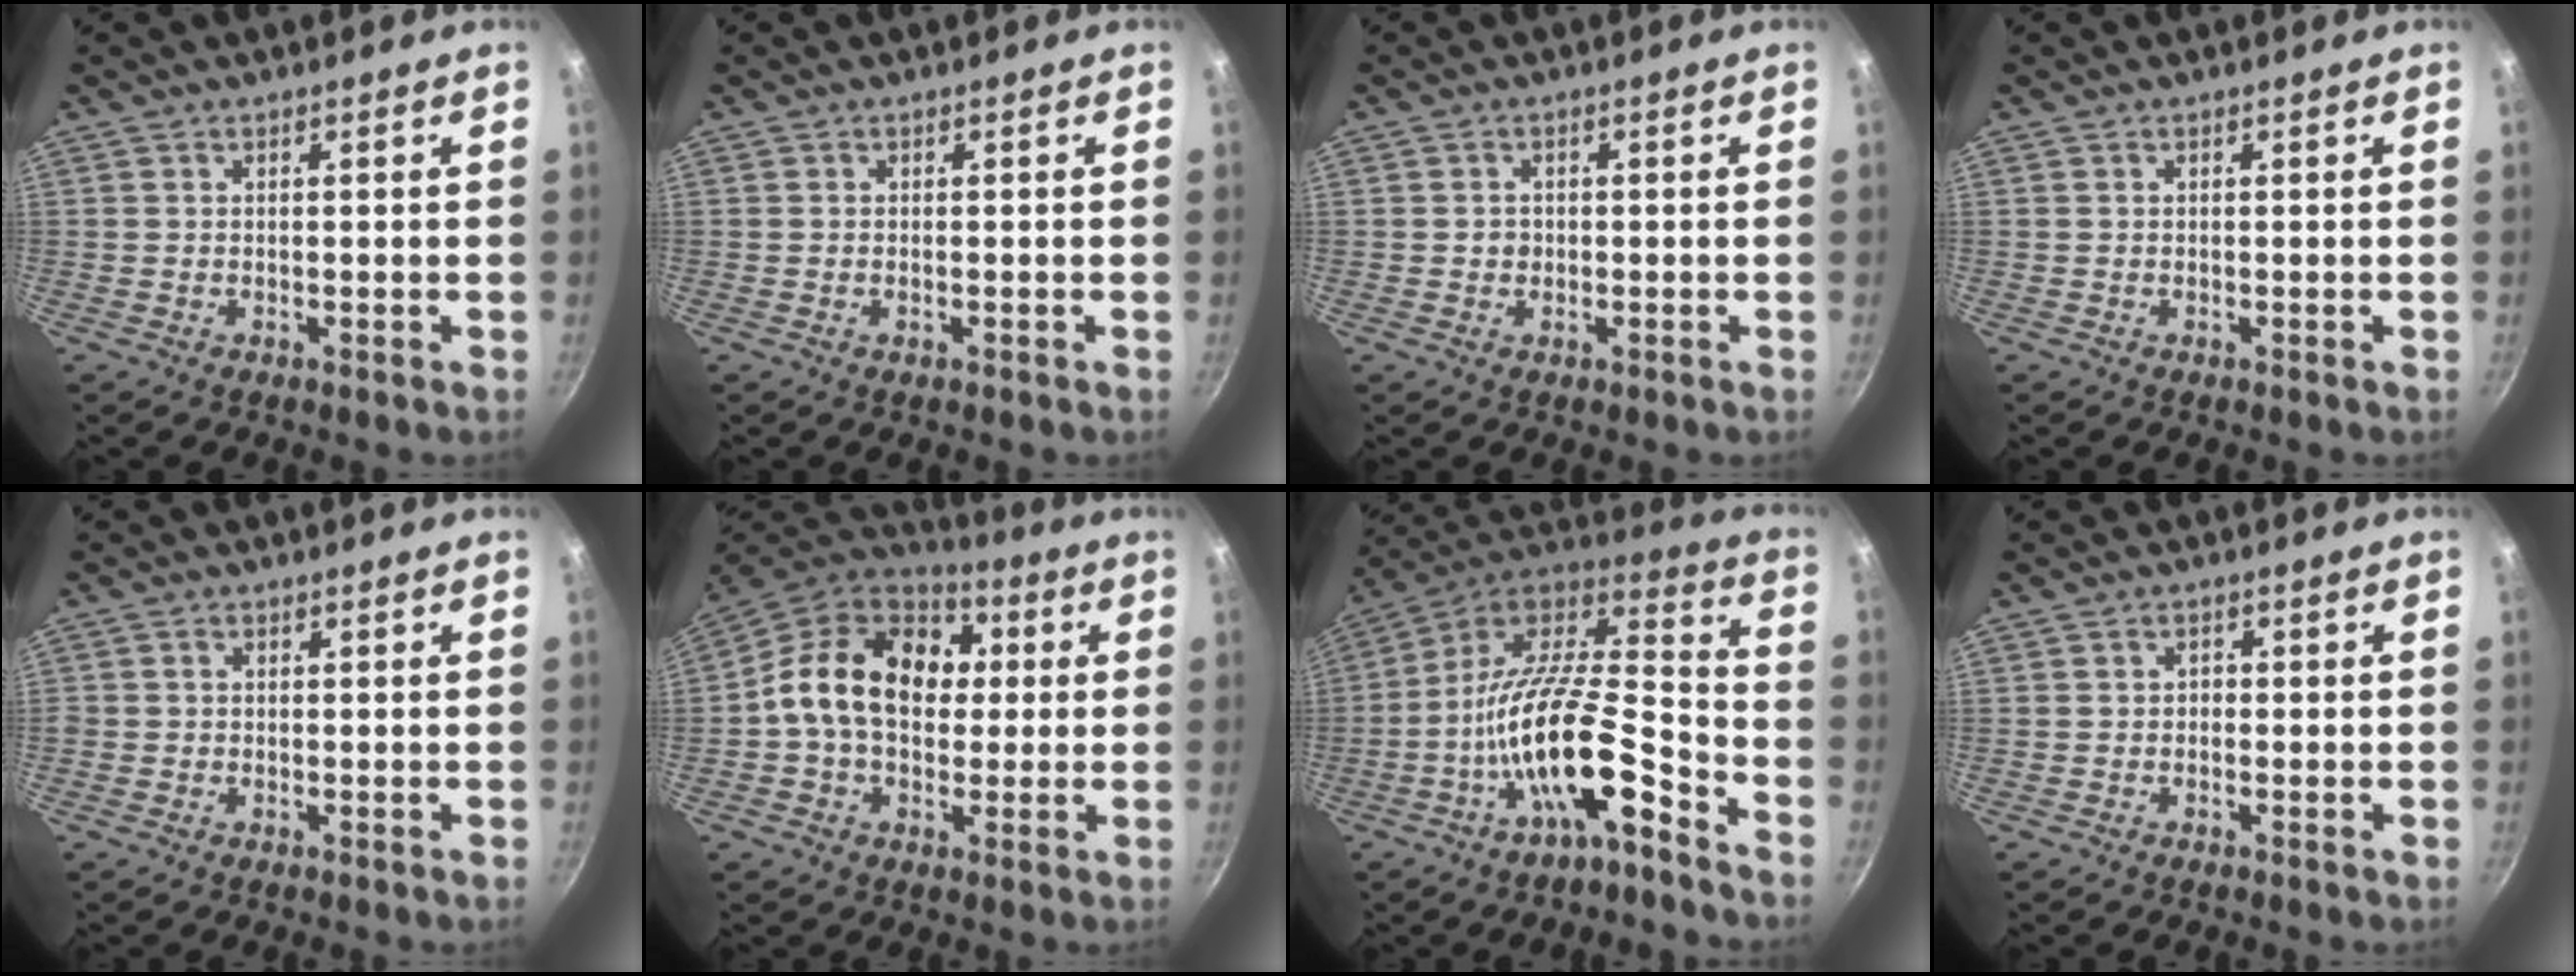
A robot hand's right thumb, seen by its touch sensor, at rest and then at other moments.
{"total": 0.6, "force": [-0.2, 0.2, 0.5], "torque": [-0.012, 0.002, -0.005]}
{"total": 1.6, "force": [-0.2, 1.4, 0.7], "torque": [-0.007, 0.003, -0.005]}
{"total": 0.0}
{"total": 1.0, "force": [-0.2, 0.9, 0.3], "torque": [-0.004, 0.003, -0.005]}
{"total": 18.6, "force": [2.0, 13.6, 12.5], "torque": [-0.174, 0.028, 0.014]}
{"total": 19.9, "force": [-9.4, 6.5, 16.3], "torque": [-0.276, 0.066, -0.181]}
{"total": 1.1, "force": [-0.4, 1.0, 0.4], "torque": [-0.004, 0.004, -0.009]}